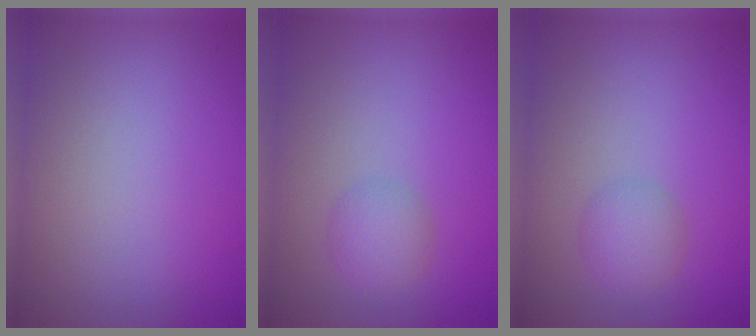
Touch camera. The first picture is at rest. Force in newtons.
{"total": 2.0, "press": 2.0, "slide": 0.1}
{"total": 2.0, "press": 2.0, "slide": 0.1}